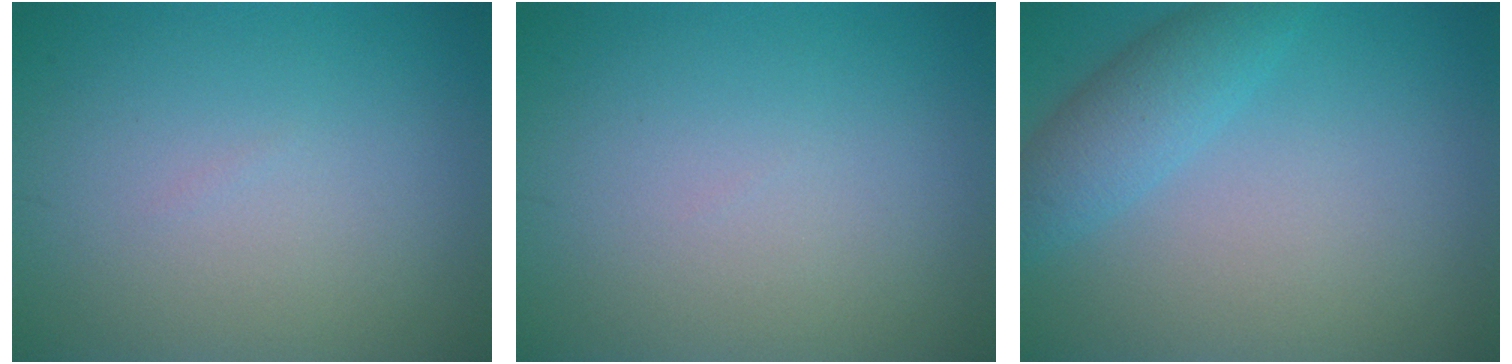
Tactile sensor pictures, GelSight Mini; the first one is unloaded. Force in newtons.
{"total": 0.0}
{"total": 3.3, "press": 3.3, "slide": 0.1}